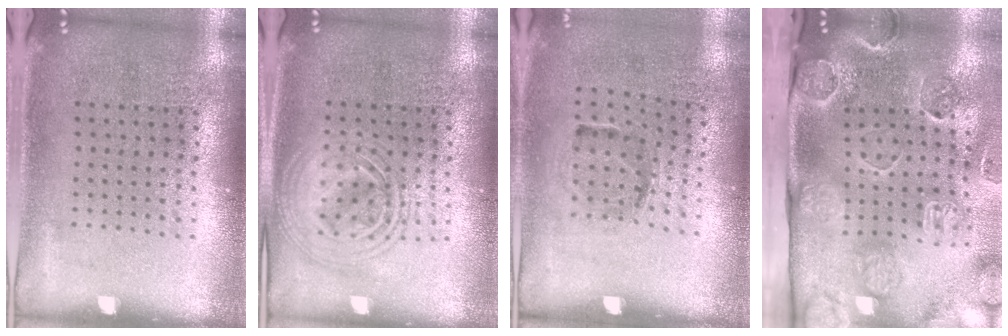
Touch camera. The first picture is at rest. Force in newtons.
{"total": 1.9, "press": 1.9, "slide": 0.3}
{"total": 1.1, "press": 0.8, "slide": 0.8}
{"total": 3.4, "press": 3.1, "slide": 1.4}